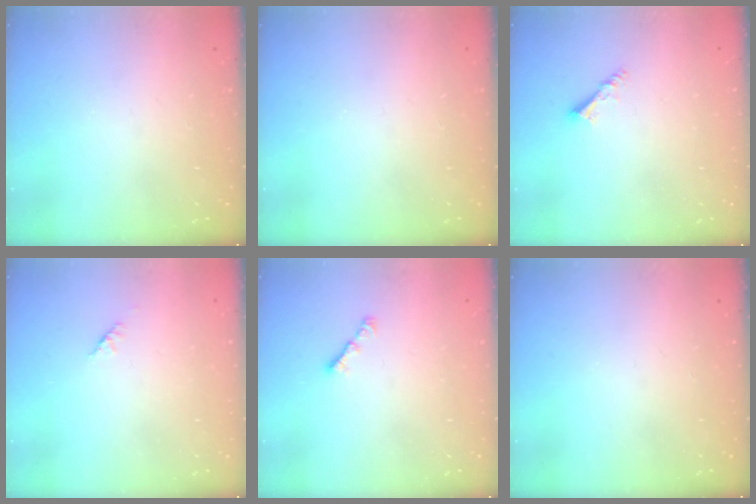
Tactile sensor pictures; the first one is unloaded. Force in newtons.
{"total": 0.0}
{"total": 3.9, "press": 3.9, "slide": 0.3}
{"total": 1.4, "press": 1.3, "slide": 0.5}
{"total": 1.9, "press": 1.8, "slide": 0.6}
{"total": 0.0}